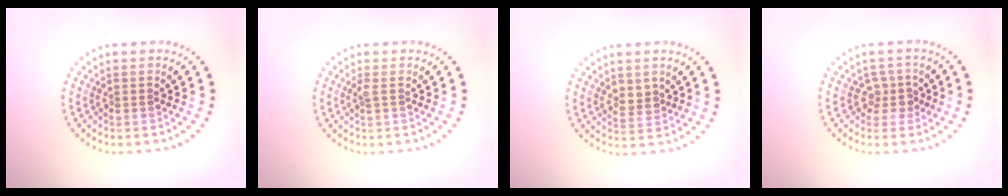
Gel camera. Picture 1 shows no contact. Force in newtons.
{"total": 0.6, "press": 0.5, "slide": 0.3}
{"total": 1.7, "press": 1.6, "slide": 0.7}
{"total": 2.0, "press": 1.6, "slide": 1.2}